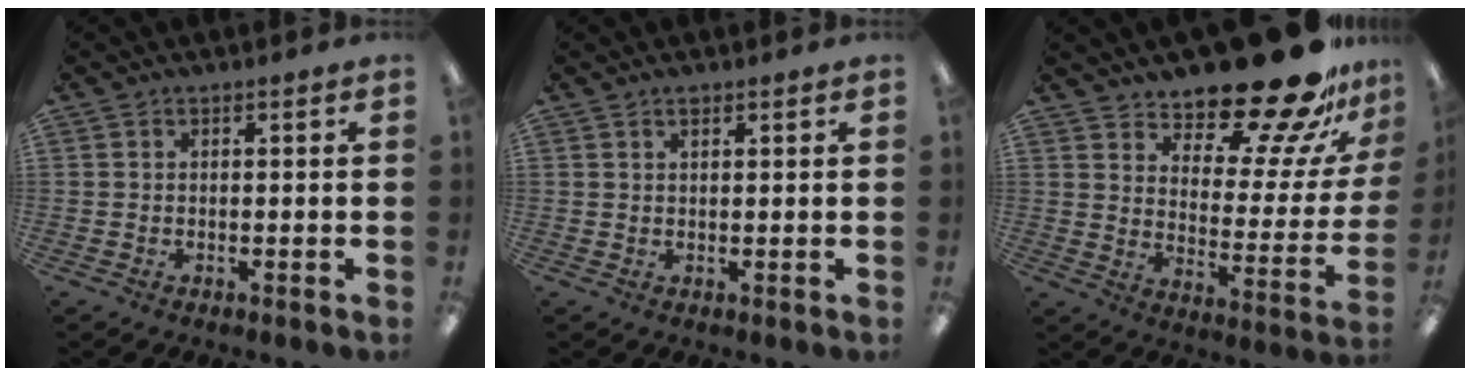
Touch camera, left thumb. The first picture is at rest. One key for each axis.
{"total": 1.4, "fx": 1.1, "fy": 0.4, "fz": 0.8, "tx": -0.018, "ty": 0.001, "tz": 0.020}
{"total": 22.3, "fx": 18.7, "fy": 6.3, "fz": 10.5, "tx": -0.134, "ty": -0.138, "tz": 0.306}